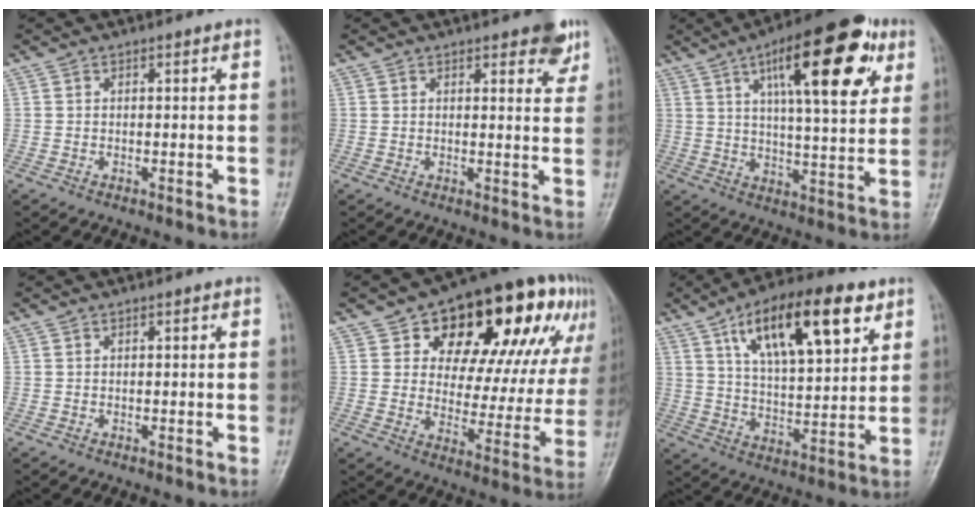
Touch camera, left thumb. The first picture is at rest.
{"total": 5.6, "force": [3.6, 2.1, 3.8], "torque": [-0.022, -0.016, 0.040]}
{"total": 20.5, "force": [8.9, 6.6, 17.2], "torque": [-0.222, -0.017, 0.128]}
{"total": 0.0}
{"total": 26.1, "force": [12.1, 13.5, 18.9], "torque": [-0.215, 0.010, 0.179]}
{"total": 19.3, "force": [9.4, 7.5, 15.1], "torque": [-0.213, -0.026, 0.159]}